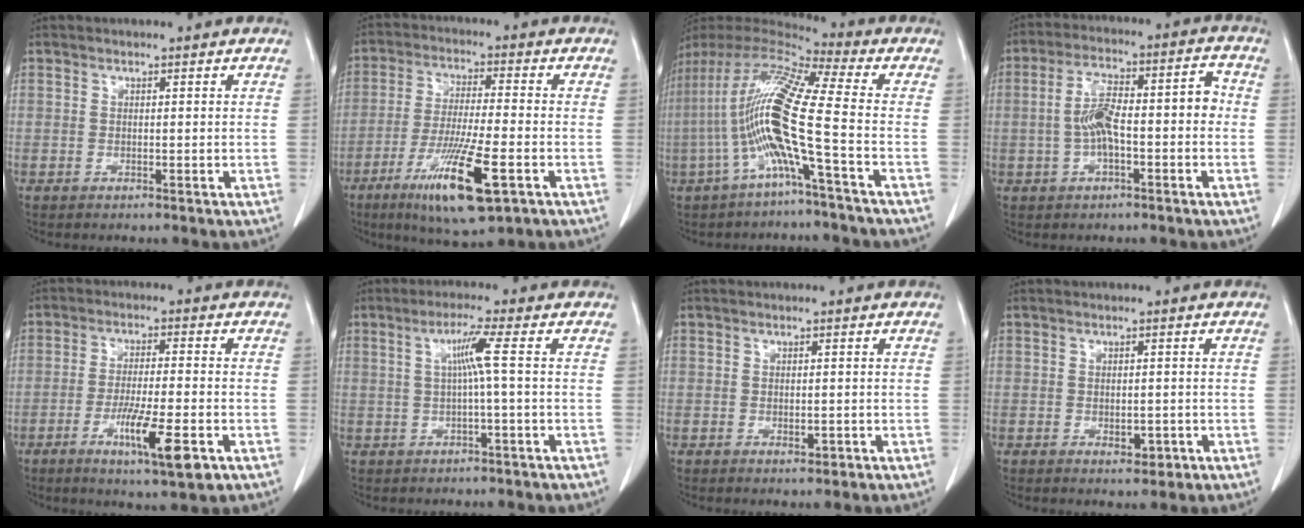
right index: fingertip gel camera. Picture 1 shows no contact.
{"total": 13.4, "force": [-6.2, 1.5, 11.8], "torque": [-0.223, -0.032, -0.104]}
{"total": 15.8, "force": [-3.7, -0.5, 15.3], "torque": [-0.310, 0.011, -0.087]}
{"total": 9.8, "force": [-1.3, 3.1, 9.2], "torque": [-0.169, 0.043, -0.019]}
{"total": 9.5, "force": [-4.2, 0.7, 8.5], "torque": [-0.144, -0.020, -0.068]}
{"total": 4.2, "force": [0.4, -1.1, 4.0], "torque": [-0.078, 0.007, 0.009]}
{"total": 1.3, "force": [-0.5, 0.5, 1.1], "torque": [-0.019, -0.002, -0.005]}
{"total": 2.3, "force": [-0.8, 1.2, 1.7], "torque": [-0.025, 0.000, -0.005]}